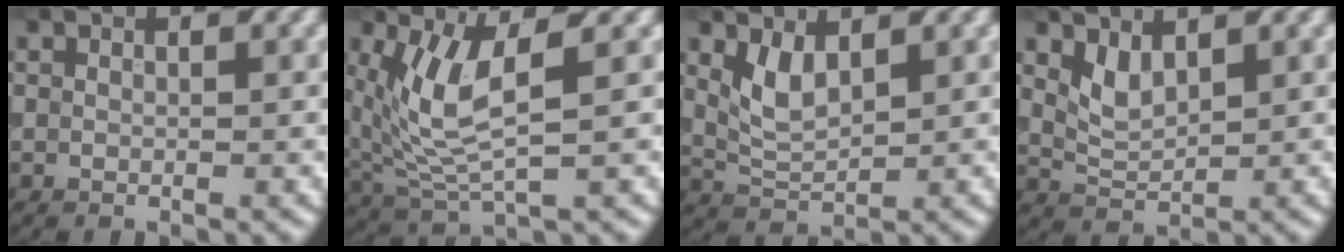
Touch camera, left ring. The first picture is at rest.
{"total": 6.7, "force": [1.5, 2.4, 6.1], "torque": [-0.146, -0.003, 0.041]}
{"total": 2.9, "force": [1.2, 1.4, 2.2], "torque": [-0.051, 0.001, 0.035]}
{"total": 2.1, "force": [1.1, 1.1, 1.4], "torque": [-0.033, -0.002, 0.035]}